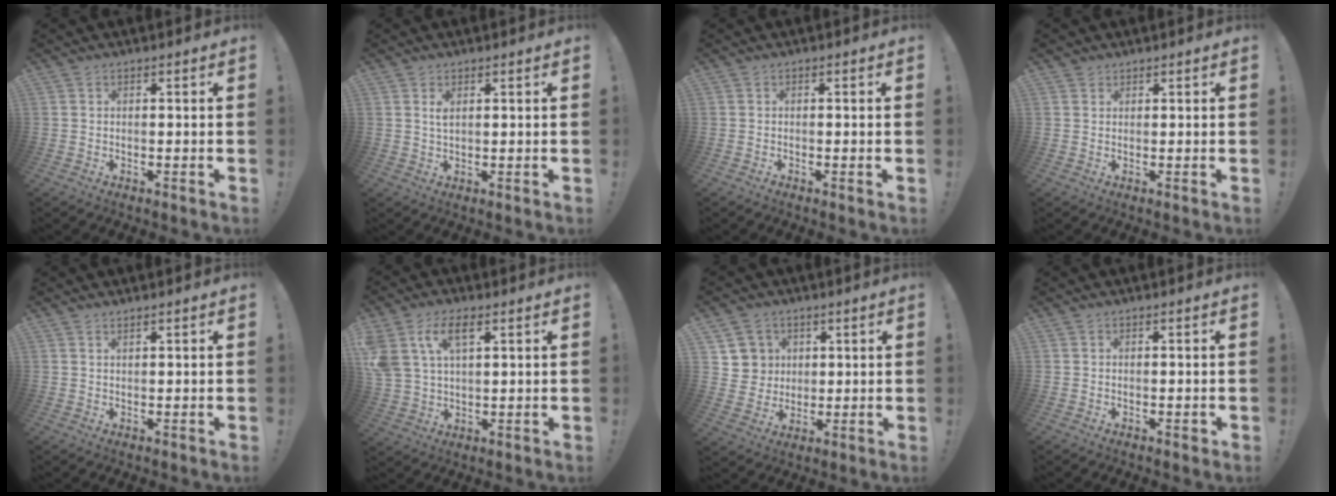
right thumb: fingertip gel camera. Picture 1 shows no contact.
{"total": 1.8, "force": [0.8, 1.0, 1.3], "torque": [-0.021, -0.002, 0.013]}
{"total": 0.6, "force": [-0.4, 0.0, 0.5], "torque": [-0.010, 0.000, -0.007]}
{"total": 1.5, "force": [1.2, 0.9, 0.1], "torque": [0.002, -0.004, 0.022]}
{"total": 0.9, "force": [0.7, 0.0, 0.5], "torque": [-0.004, -0.003, 0.012]}
{"total": 10.1, "force": [4.8, 5.5, 7.0], "torque": [-0.144, -0.004, 0.089]}
{"total": 7.6, "force": [2.7, 7.0, 1.0], "torque": [-0.015, -0.018, 0.057]}
{"total": 0.8, "force": [-0.1, 0.5, 0.6], "torque": [-0.003, 0.000, -0.002]}